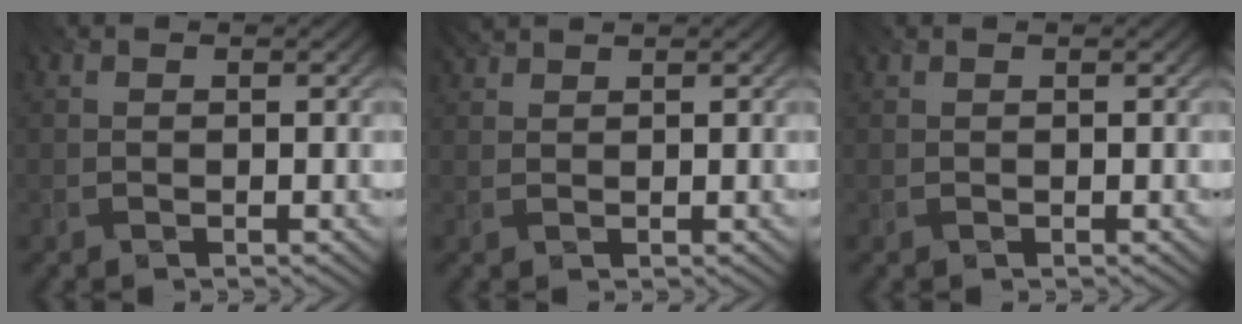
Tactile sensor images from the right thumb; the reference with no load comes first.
{"total": 1.9, "force": [1.8, 0.3, 0.7], "torque": [-0.019, 0.006, 0.033]}
{"total": 0.0}